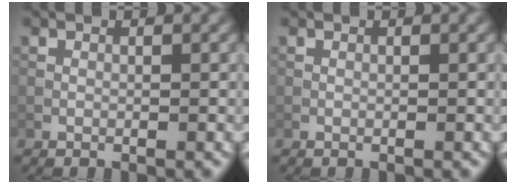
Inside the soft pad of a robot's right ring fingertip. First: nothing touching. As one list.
[{"total": 0.0}]